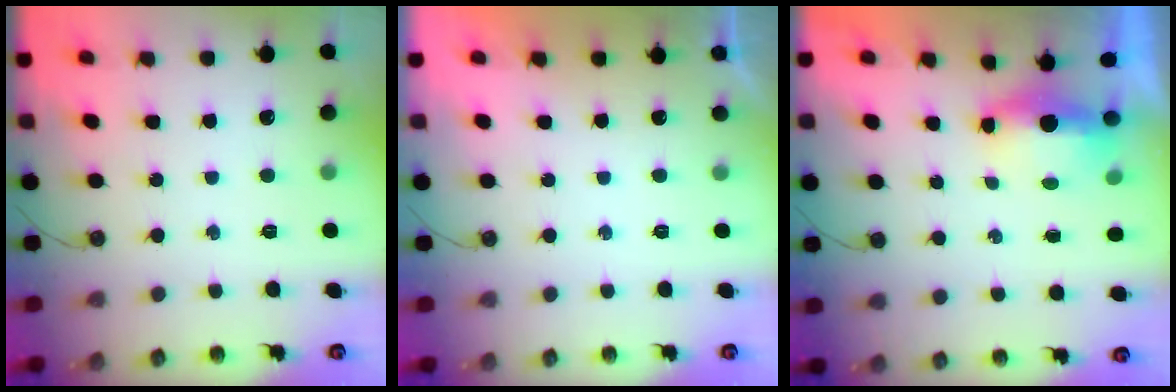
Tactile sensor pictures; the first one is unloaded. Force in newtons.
{"total": 0.0}
{"total": 5.0, "press": 4.8, "slide": 1.3}